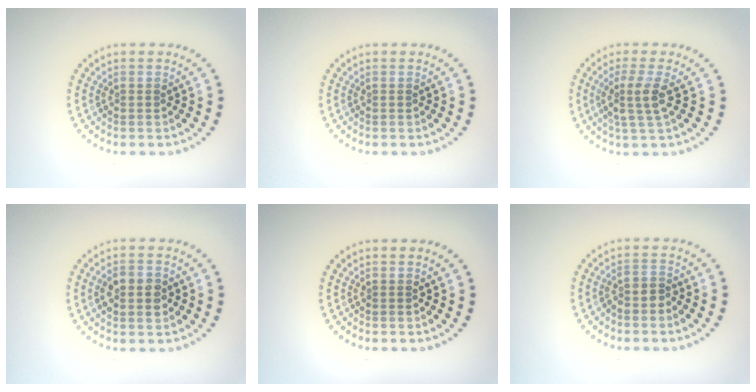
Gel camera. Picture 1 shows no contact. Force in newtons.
{"total": 0.0}
{"total": 2.7, "press": 2.2, "slide": 1.6}
{"total": 3.5, "press": 3.5, "slide": 0.1}
{"total": 0.0}
{"total": 1.4, "press": 1.1, "slide": 0.8}